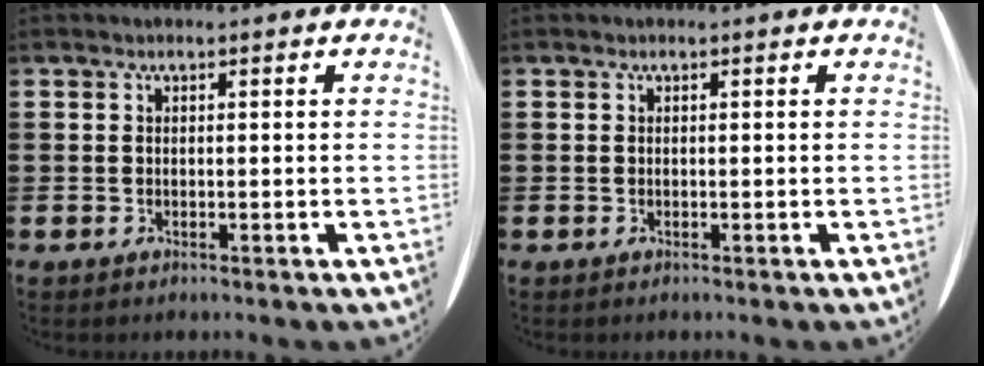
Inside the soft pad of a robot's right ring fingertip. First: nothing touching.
{"total": 0.0}